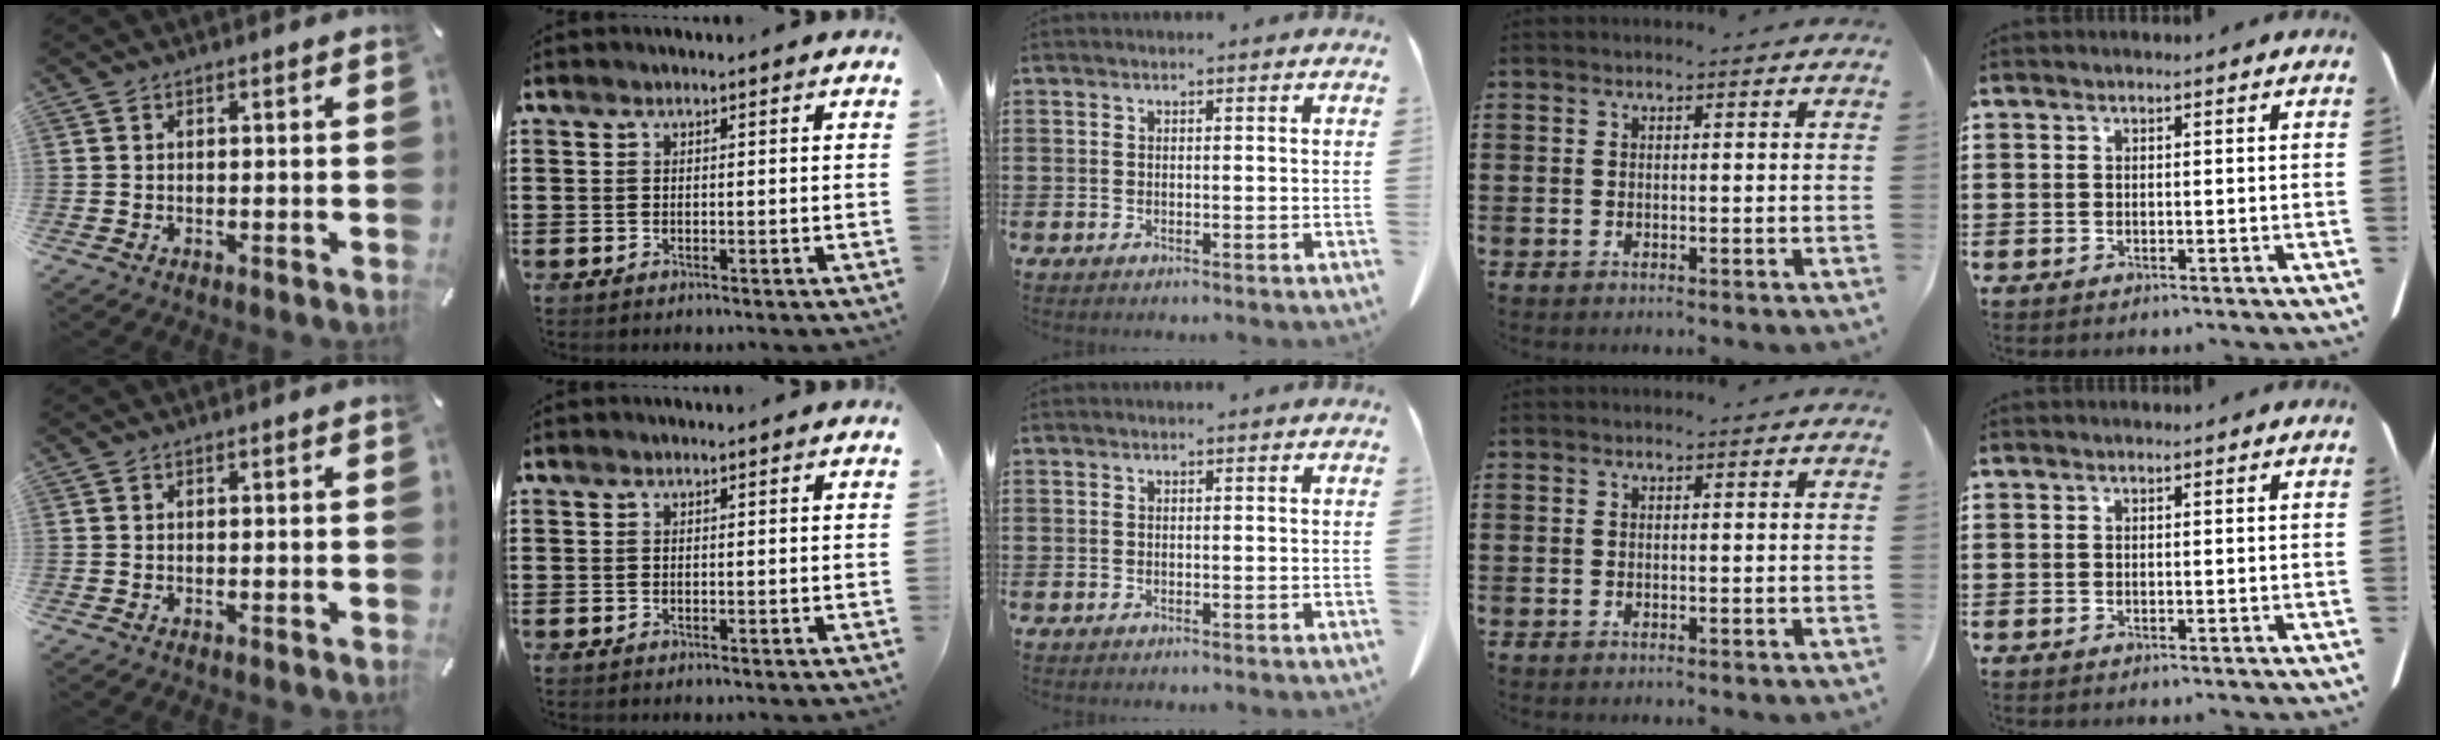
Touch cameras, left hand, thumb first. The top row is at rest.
{}